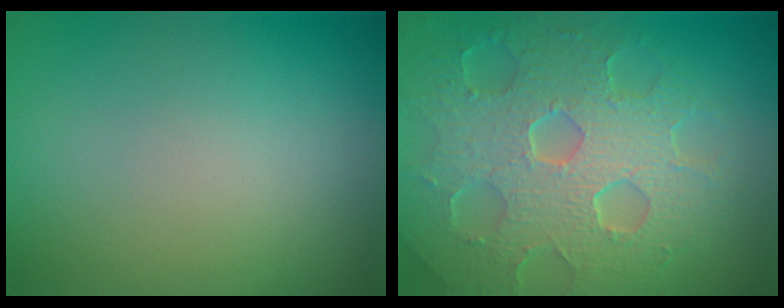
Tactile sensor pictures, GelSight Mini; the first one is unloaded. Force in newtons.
{"total": 8.5, "press": 6.0, "slide": 6.0}